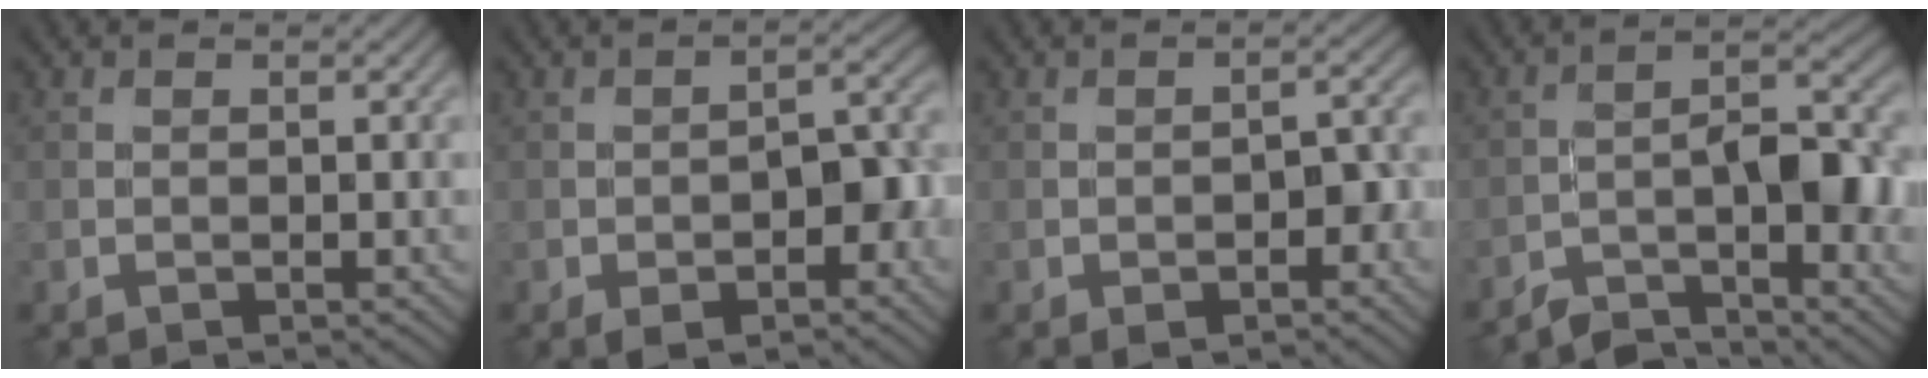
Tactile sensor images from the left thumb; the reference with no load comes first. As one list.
[{"total": 7.9, "force": [-3.0, 3.7, 6.3], "torque": [-0.092, -0.006, -0.044]}, {"total": 4.4, "force": [-1.8, 2.1, 3.5], "torque": [-0.049, -0.001, -0.024]}, {"total": 8.0, "force": [-4.8, 2.6, 5.9], "torque": [-0.086, 0.007, -0.090]}]